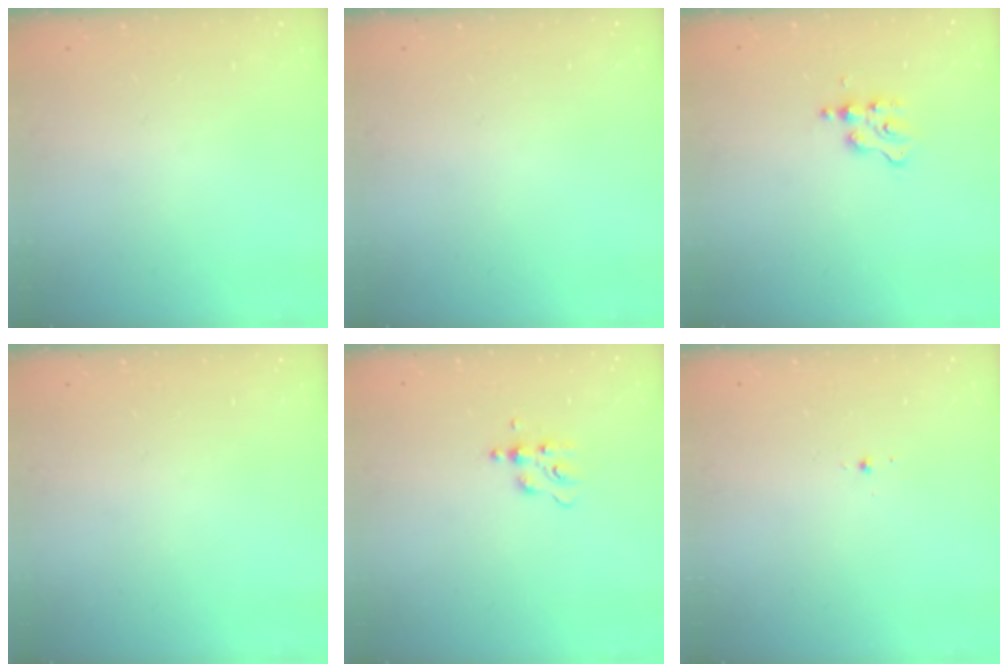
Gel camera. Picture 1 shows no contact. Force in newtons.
{"total": 0.0}
{"total": 3.1, "press": 3.1, "slide": 0.4}
{"total": 0.0}
{"total": 4.8, "press": 4.7, "slide": 0.5}
{"total": 2.9, "press": 2.8, "slide": 0.8}